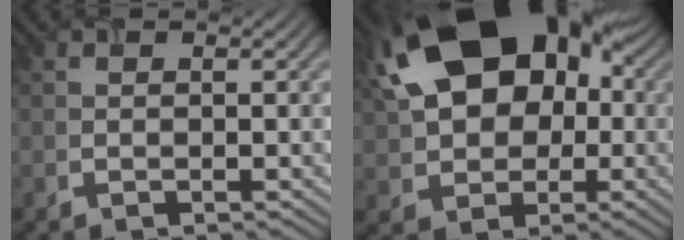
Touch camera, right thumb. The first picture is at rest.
{"total": 19.7, "force": [4.9, 13.6, 13.4], "torque": [-0.231, 0.042, 0.085]}